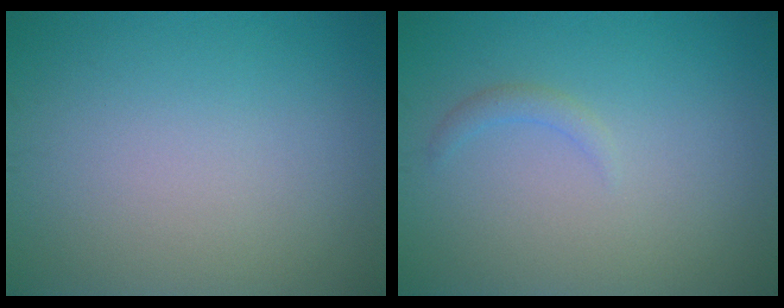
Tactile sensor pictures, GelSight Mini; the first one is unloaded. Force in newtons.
{"total": 1.0, "press": 1.0, "slide": 0.2}